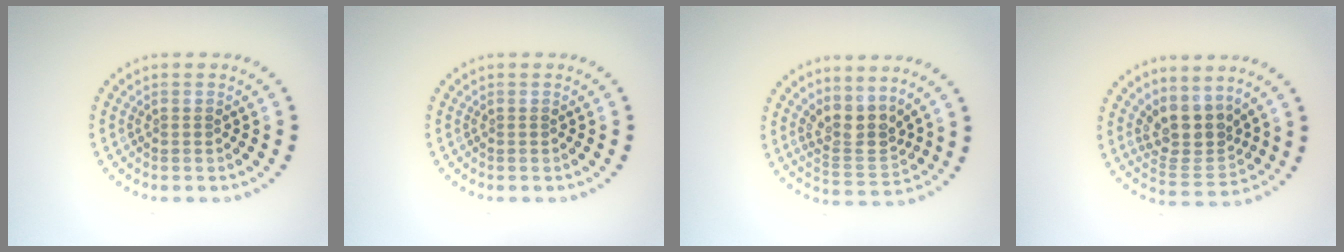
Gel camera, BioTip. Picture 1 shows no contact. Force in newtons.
{"total": 0.0}
{"total": 3.2, "press": 2.6, "slide": 1.9}
{"total": 4.0, "press": 3.2, "slide": 2.5}